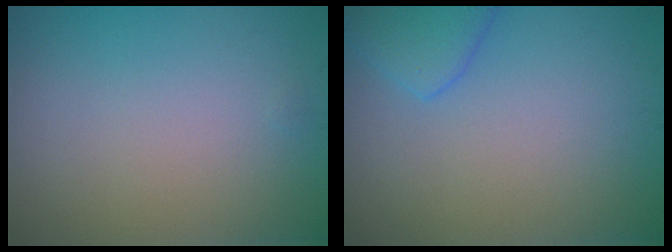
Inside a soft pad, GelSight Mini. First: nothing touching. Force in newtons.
{"total": 2.9, "press": 2.9, "slide": 0.2}